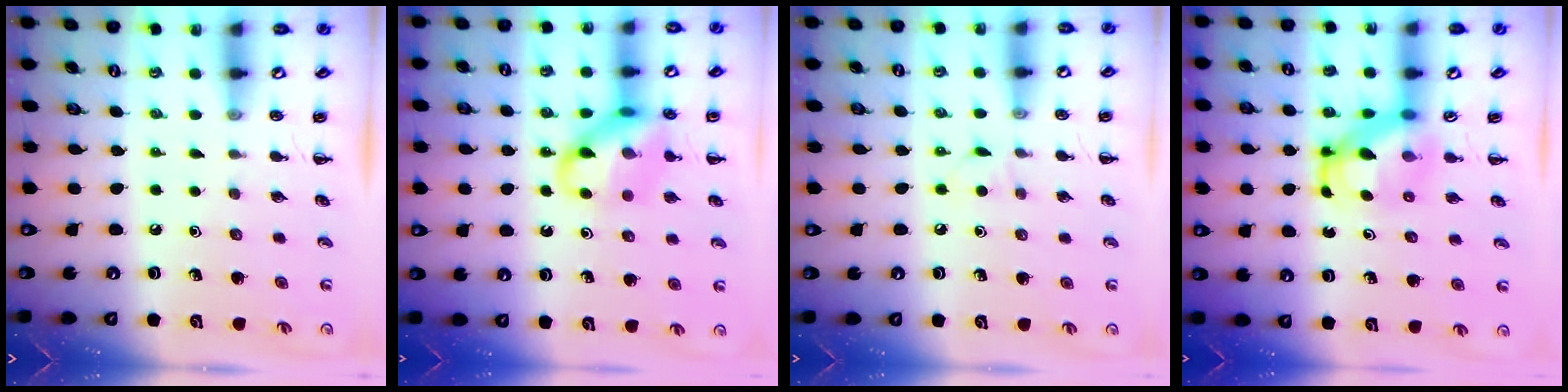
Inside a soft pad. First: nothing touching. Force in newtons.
{"total": 13.5, "press": 13.3, "slide": 2.3}
{"total": 4.6, "press": 4.4, "slide": 1.3}
{"total": 5.2, "press": 5.1, "slide": 0.8}